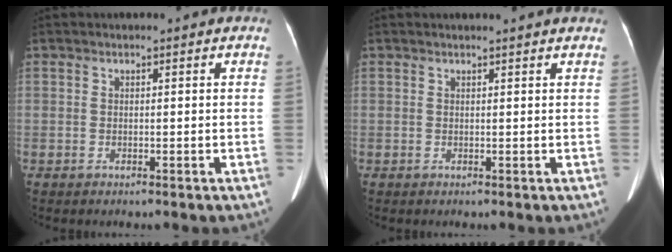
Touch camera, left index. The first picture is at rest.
{"total": 3.2, "force": [3.0, 0.0, 0.8], "torque": [-0.015, 0.014, 0.025]}